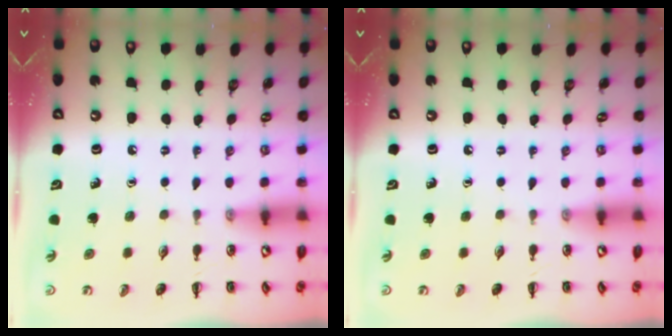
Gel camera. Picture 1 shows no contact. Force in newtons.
{"total": 0.0}